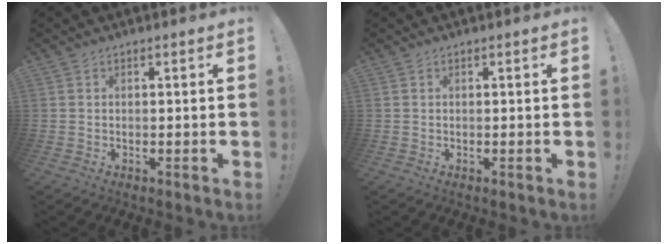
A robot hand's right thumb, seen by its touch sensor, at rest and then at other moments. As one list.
[{"total": 0.0}]